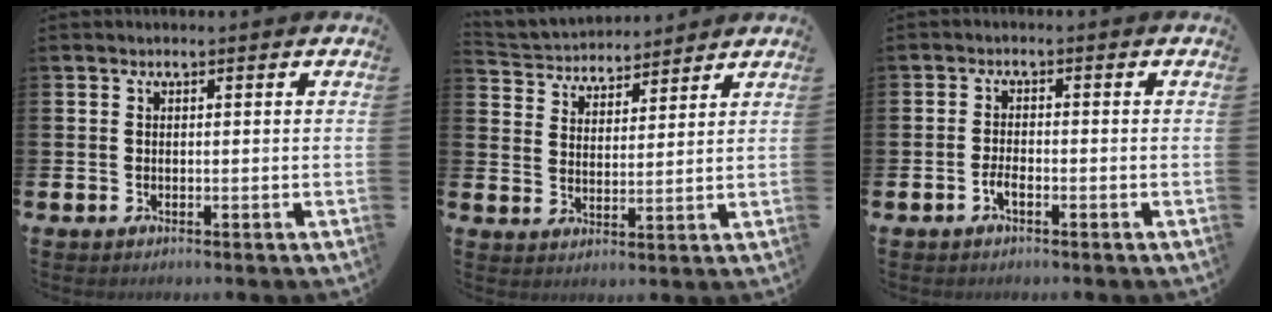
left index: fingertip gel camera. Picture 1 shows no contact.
{"total": 4.1, "force": [3.9, 1.2, -0.7], "torque": [-0.011, -0.029, 0.067]}
{"total": 1.7, "force": [-0.9, 0.7, 1.3], "torque": [-0.031, 0.003, -0.017]}